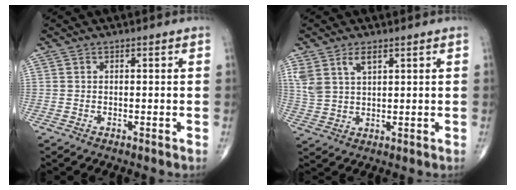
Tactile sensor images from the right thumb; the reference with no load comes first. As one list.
[{"total": 5.8, "force": [3.3, 2.7, 3.9], "torque": [-0.077, -0.009, 0.072]}]